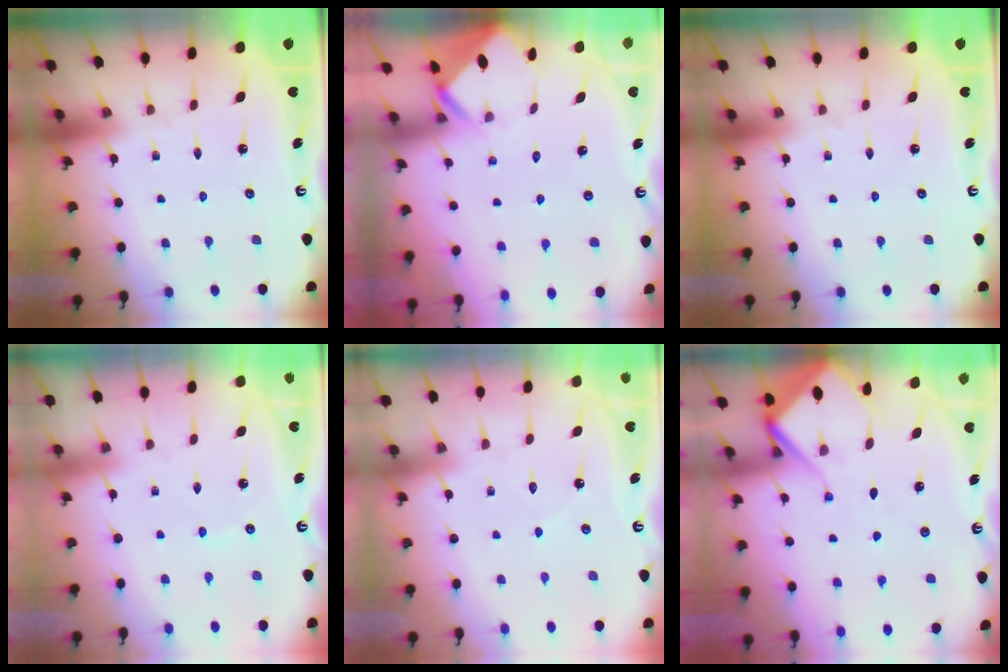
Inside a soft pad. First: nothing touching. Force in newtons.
{"total": 2.8, "press": 2.8, "slide": 0.2}
{"total": 0.0}
{"total": 1.5, "press": 1.4, "slide": 0.2}
{"total": 2.0, "press": 2.0, "slide": 0.2}
{"total": 7.3, "press": 7.3, "slide": 0.7}